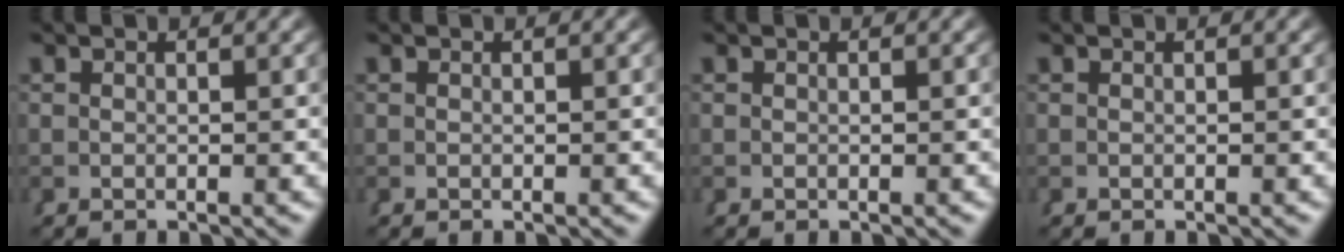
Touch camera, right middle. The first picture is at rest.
{"total": 0.0}
{"total": 0.0}
{"total": 0.0}